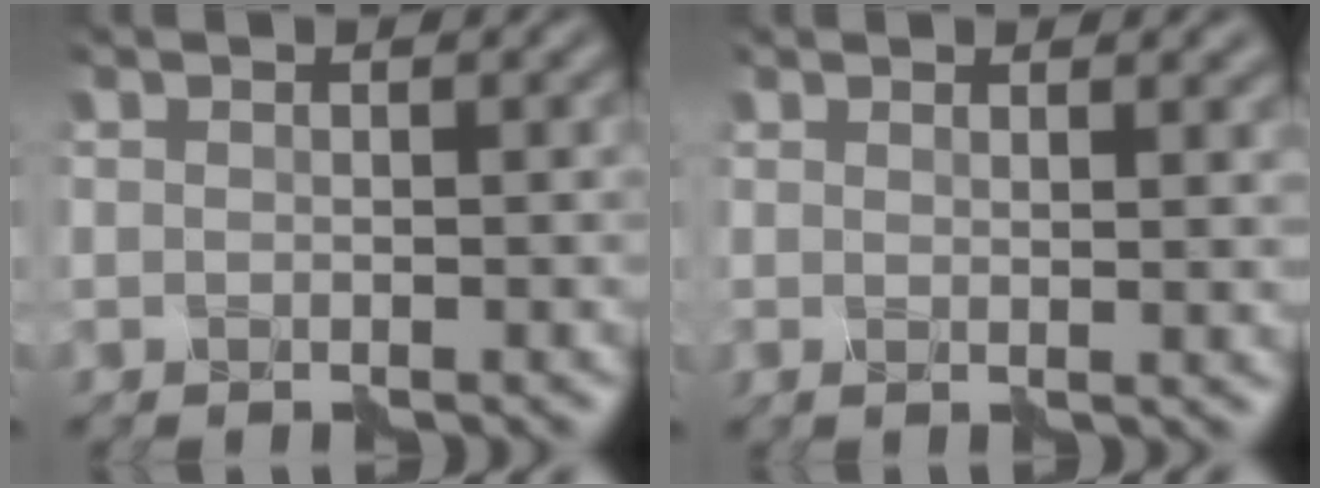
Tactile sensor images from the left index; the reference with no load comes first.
{"total": 2.4, "force": [1.5, 0.7, 1.8], "torque": [-0.008, 0.000, 0.017]}